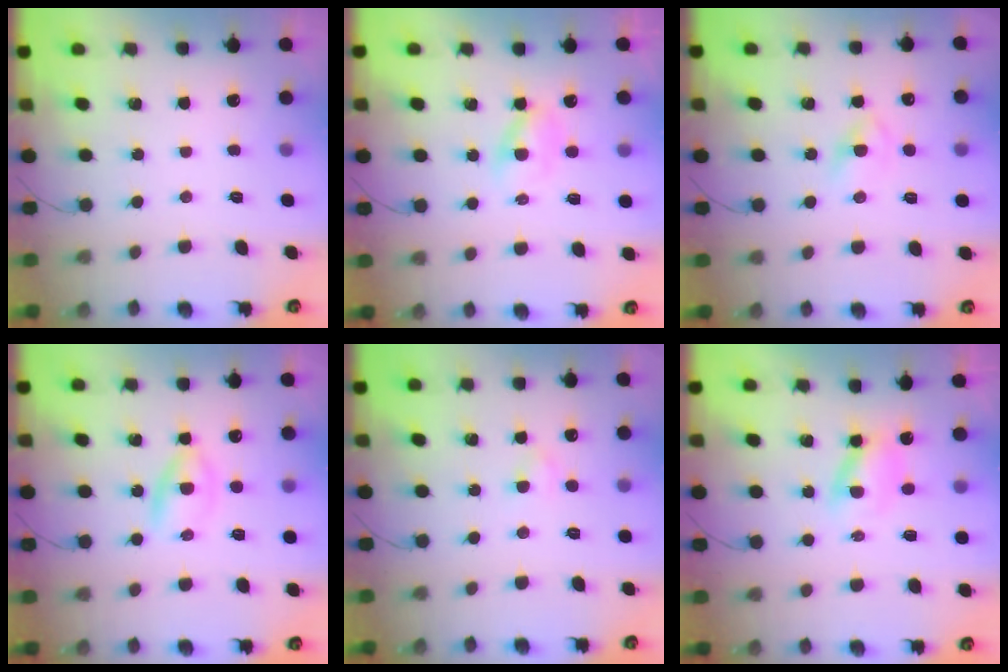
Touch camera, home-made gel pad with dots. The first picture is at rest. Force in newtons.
{"total": 3.4, "press": 3.2, "slide": 1.1}
{"total": 2.7, "press": 2.5, "slide": 1.1}
{"total": 2.7, "press": 2.5, "slide": 1.1}
{"total": 2.2, "press": 2.0, "slide": 0.8}
{"total": 2.5, "press": 2.2, "slide": 1.2}